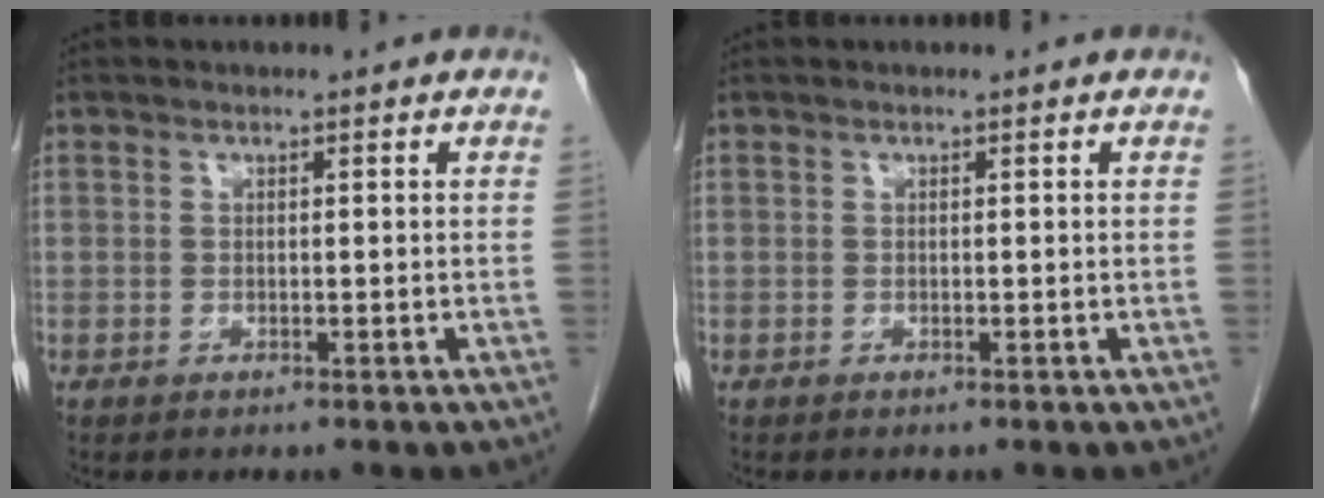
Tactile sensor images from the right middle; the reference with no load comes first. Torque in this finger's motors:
{"motor_torque": [0.28, -0.23, 0.03, 0.01]}